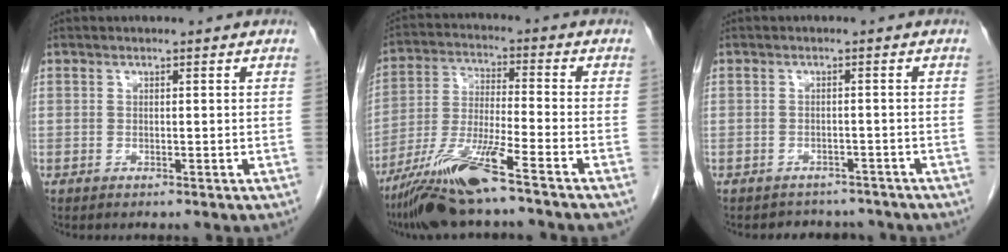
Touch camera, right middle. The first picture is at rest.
{"total": 13.0, "force": [-8.9, -0.5, 9.4], "torque": [-0.189, -0.029, -0.165]}
{"total": 5.3, "force": [-4.7, 2.3, 0.2], "torque": [-0.001, 0.007, -0.055]}